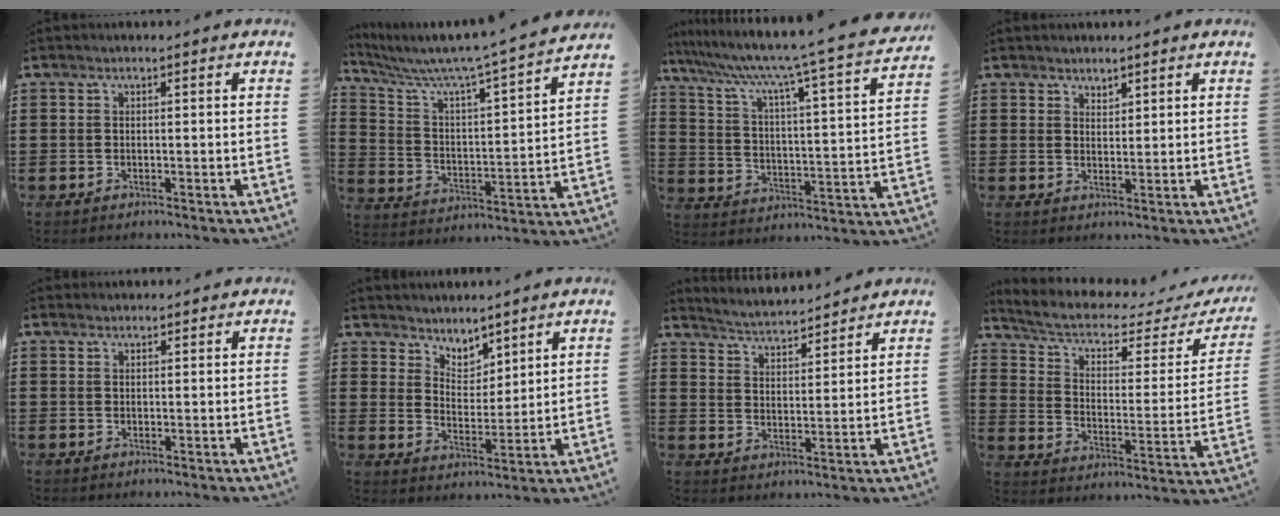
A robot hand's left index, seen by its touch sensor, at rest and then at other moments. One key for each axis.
{"total": 5.9, "fx": 5.2, "fy": -0.2, "fz": 2.7, "tx": -0.079, "ty": -0.049, "tz": 0.079}
{"total": 8.1, "fx": 6.7, "fy": -0.8, "fz": 4.5, "tx": -0.116, "ty": -0.062, "tz": 0.099}
{"total": 2.0, "fx": 1.9, "fy": 0.5, "fz": 0.0, "tx": -0.002, "ty": 0.002, "tz": 0.039}
{"total": 1.2, "fx": 1.2, "fy": 0.2, "fz": 0.1, "tx": -0.004, "ty": 0.001, "tz": 0.024}
{"total": 4.4, "fx": 4.1, "fy": 1.7, "fz": 0.3, "tx": -0.026, "ty": -0.015, "tz": 0.075}
{"total": 3.4, "fx": 3.4, "fy": -0.2, "fz": 0.1, "tx": -0.021, "ty": -0.025, "tz": 0.054}
{"total": 5.5, "fx": 3.9, "fy": 1.8, "fz": 3.4, "tx": -0.088, "ty": -0.028, "tz": 0.064}